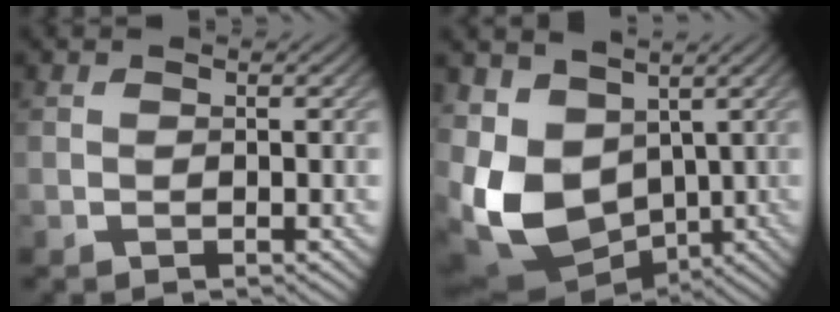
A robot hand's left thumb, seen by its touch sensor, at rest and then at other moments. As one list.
[{"total": 12.6, "force": [-0.4, 9.2, 8.7], "torque": [-0.227, -0.022, 0.011]}]